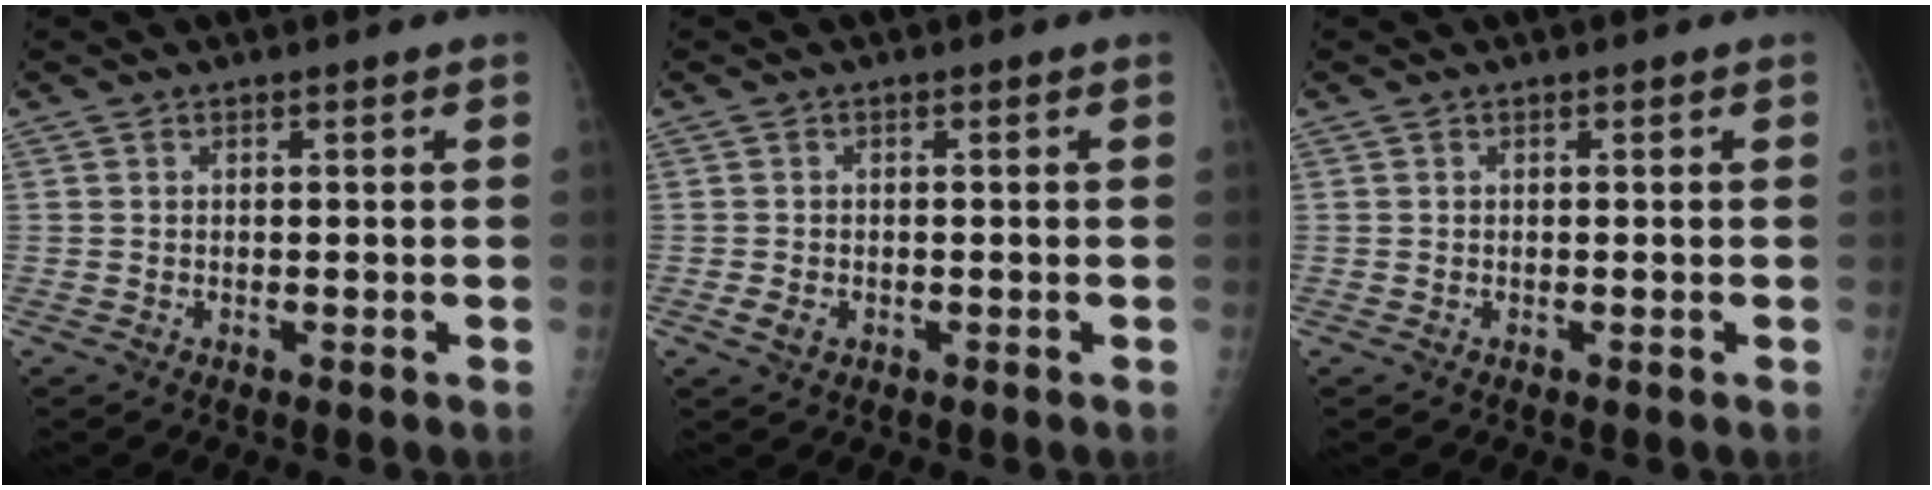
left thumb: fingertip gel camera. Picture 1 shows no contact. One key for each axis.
{"total": 2.1, "fx": -0.6, "fy": 1.6, "fz": 1.2, "tx": -0.021, "ty": -0.001, "tz": -0.006}
{"total": 0.0}